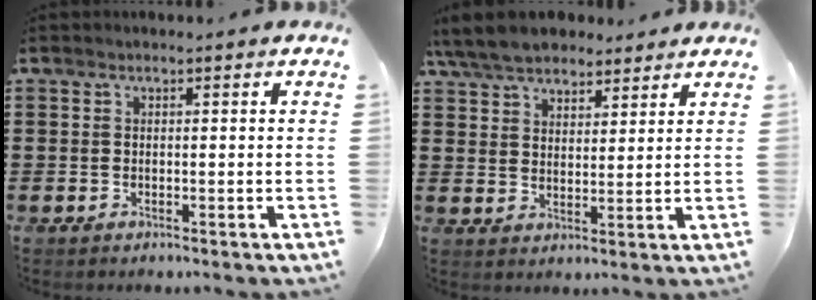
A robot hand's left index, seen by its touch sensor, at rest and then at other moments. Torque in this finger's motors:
{"motor_torque": [2.14, 0.00, 0.60, 0.21]}